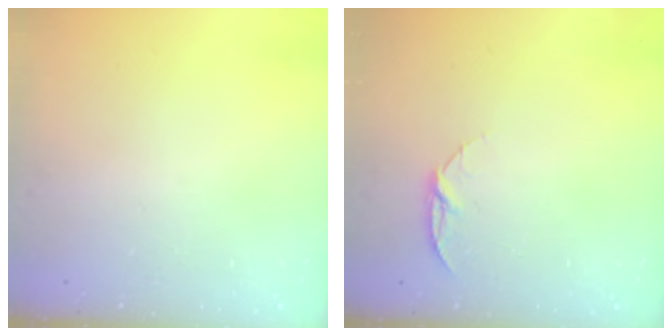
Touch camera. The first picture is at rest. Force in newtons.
{"total": 6.9, "press": 6.9, "slide": 0.8}